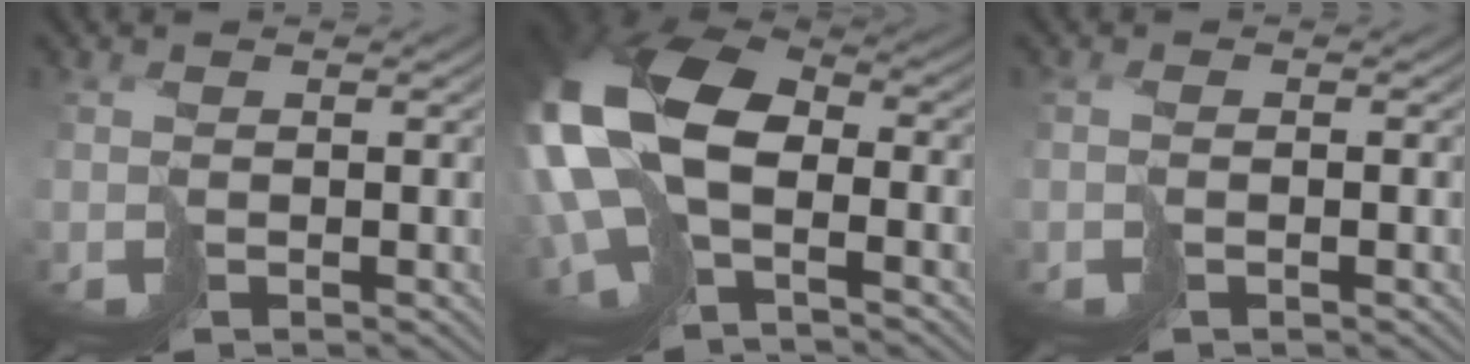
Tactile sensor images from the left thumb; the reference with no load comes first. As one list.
[{"total": 16.8, "force": [-0.2, 10.0, 13.5], "torque": [-0.323, -0.025, 0.026]}, {"total": 1.6, "force": [-0.4, 0.4, 1.5], "torque": [-0.028, -0.002, -0.010]}]